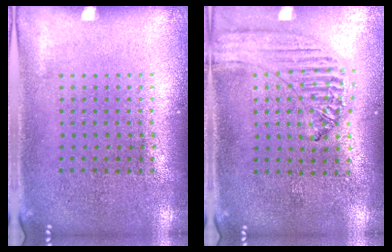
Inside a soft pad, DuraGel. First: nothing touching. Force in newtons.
{"total": 1.3, "press": 1.3, "slide": 0.2}